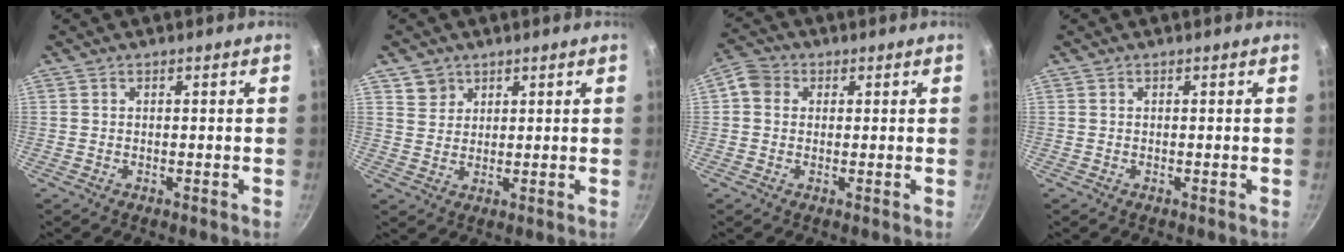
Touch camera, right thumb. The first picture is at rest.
{"total": 3.8, "force": [2.3, 3.0, 0.6], "torque": [0.012, 0.001, 0.043]}
{"total": 4.5, "force": [0.6, 3.9, 2.0], "torque": [-0.021, 0.006, -0.004]}
{"total": 0.0}